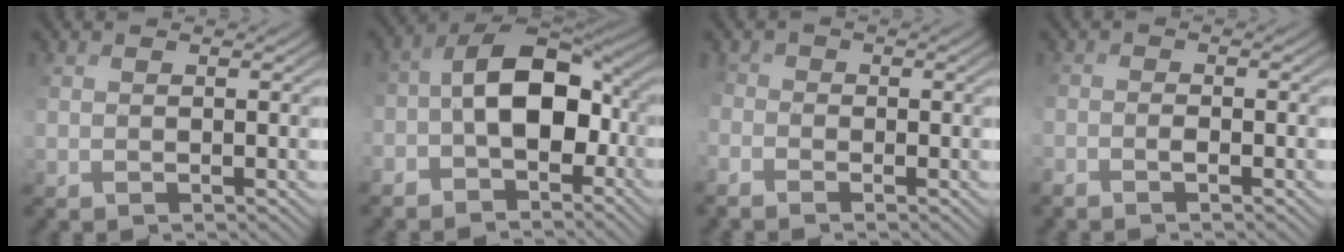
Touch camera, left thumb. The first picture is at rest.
{"total": 9.4, "force": [-2.4, 5.1, 7.5], "torque": [-0.136, 0.005, -0.050]}
{"total": 2.3, "force": [-1.4, 1.3, 1.3], "torque": [-0.036, -0.002, -0.023]}
{"total": 1.3, "force": [-1.1, -0.1, 0.7], "torque": [-0.011, 0.006, -0.021]}